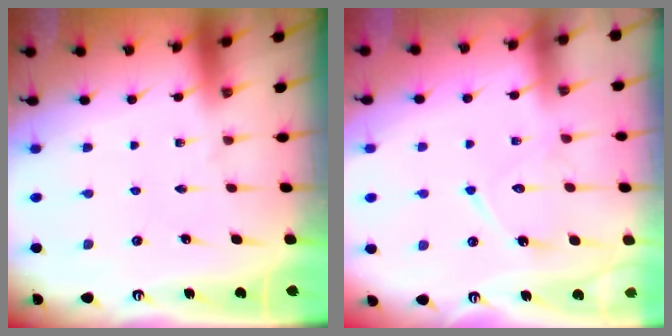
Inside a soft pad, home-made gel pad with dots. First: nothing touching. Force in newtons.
{"total": 10.8, "press": 10.8, "slide": 0.8}